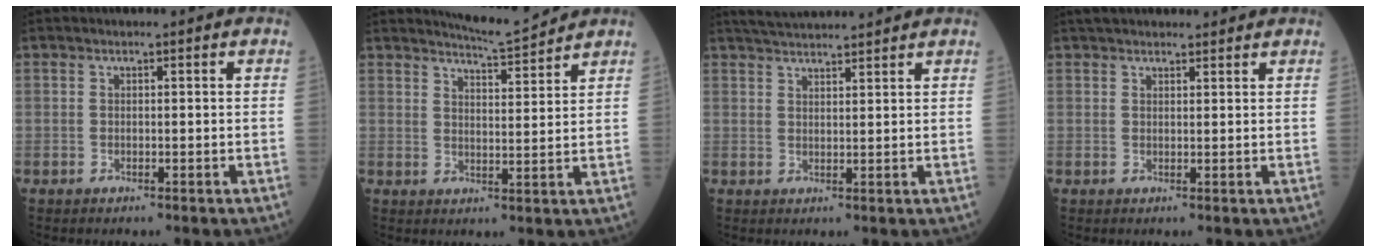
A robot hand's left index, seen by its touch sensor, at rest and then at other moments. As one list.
[{"total": 5.4, "force": [5.4, -0.5, 0.4], "torque": [-0.021, -0.010, 0.084]}, {"total": 7.7, "force": [7.3, 0.0, 2.4], "torque": [-0.045, 0.033, 0.113]}, {"total": 7.2, "force": [6.5, 1.9, 2.4], "torque": [-0.026, 0.034, 0.093]}]